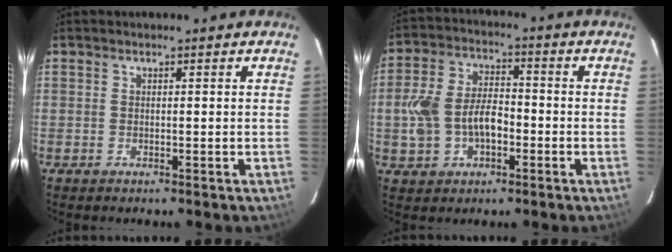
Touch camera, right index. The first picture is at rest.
{"total": 10.9, "force": [-2.4, 7.0, 8.0], "torque": [-0.172, 0.016, -0.036]}